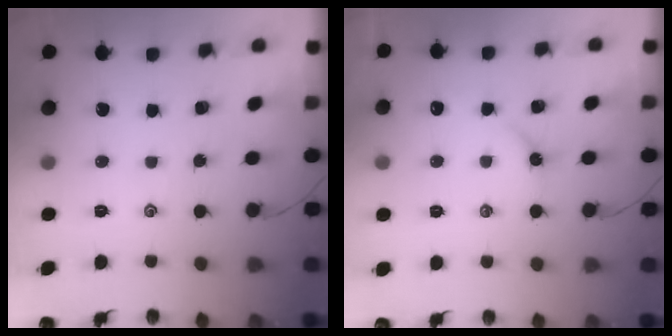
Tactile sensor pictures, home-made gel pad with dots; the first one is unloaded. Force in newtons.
{"total": 3.8, "press": 3.7, "slide": 0.5}